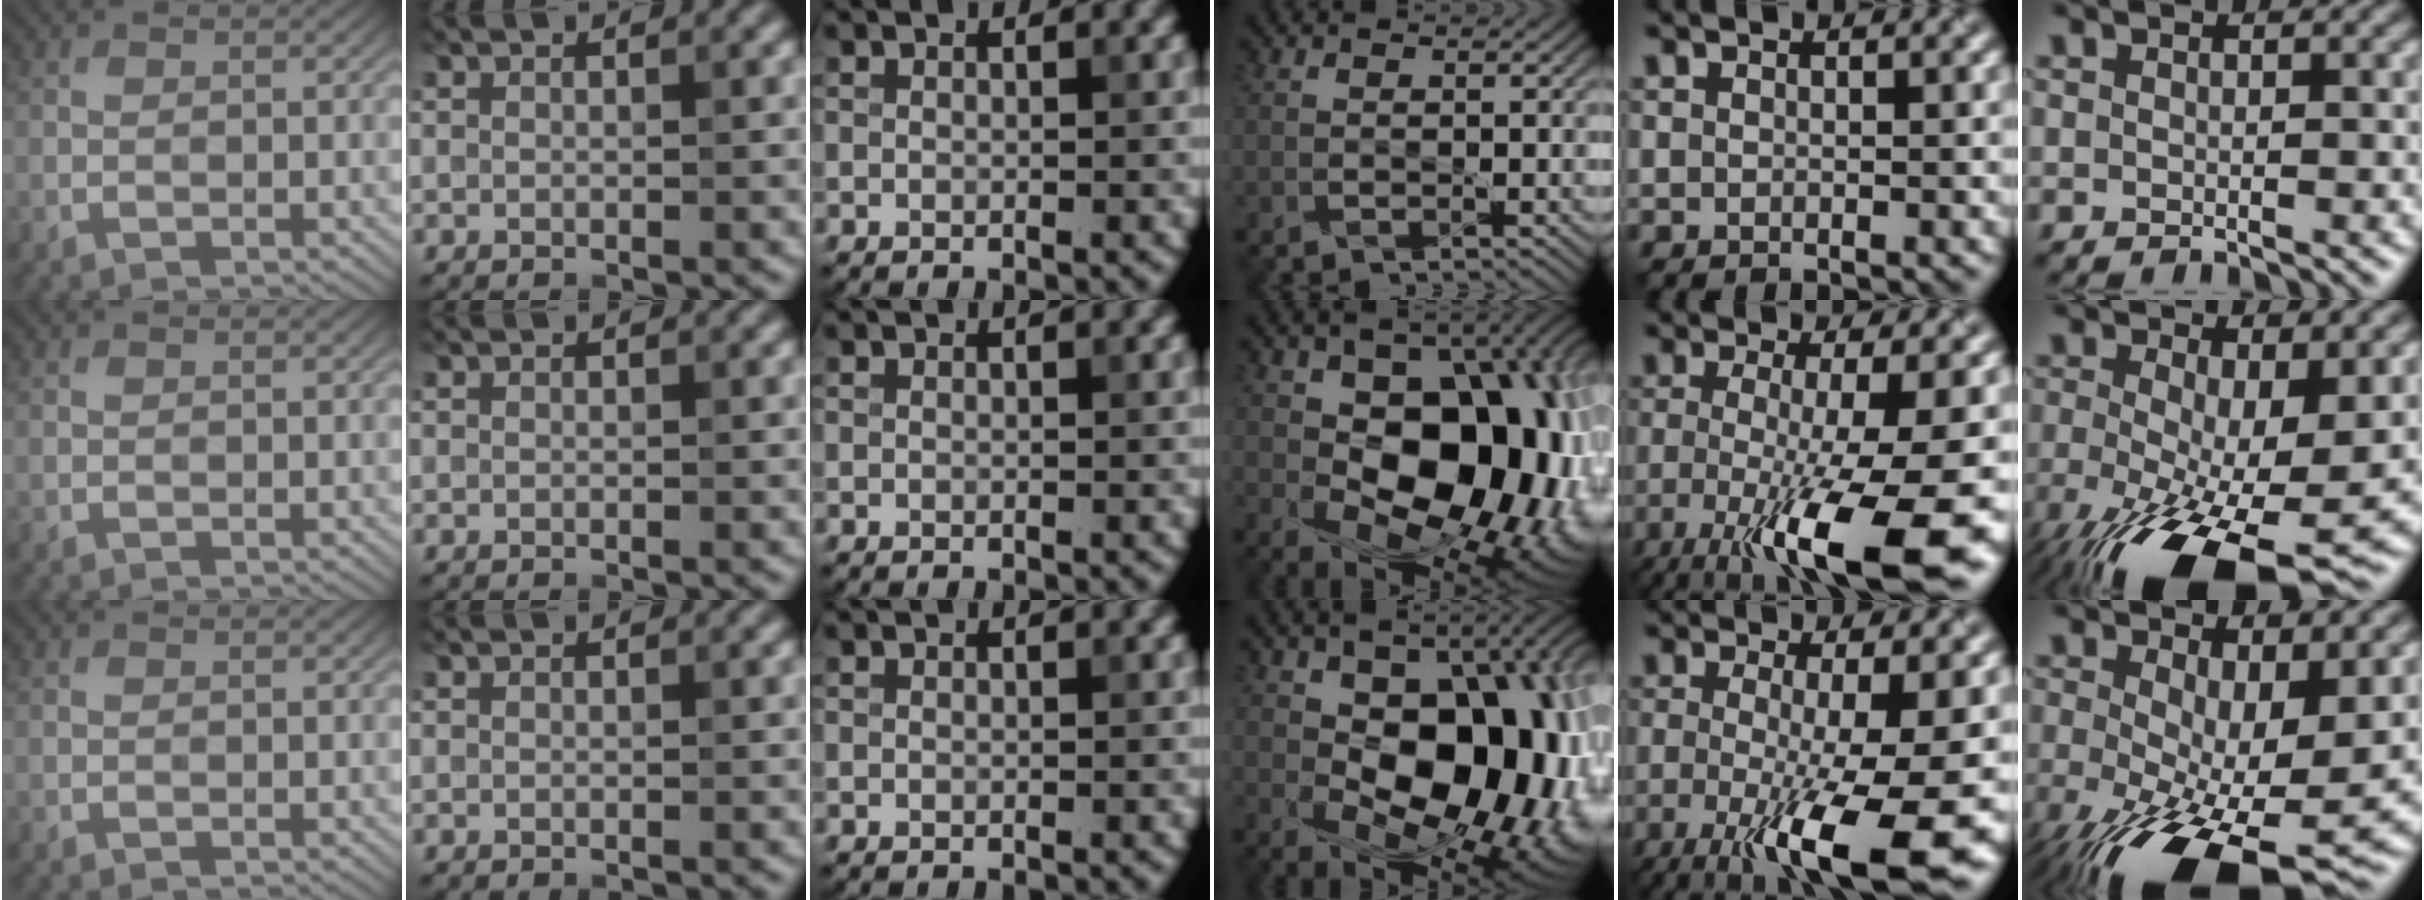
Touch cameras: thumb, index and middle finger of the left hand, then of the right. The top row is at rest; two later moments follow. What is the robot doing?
{"motion": "shake", "object": "tambourine"}